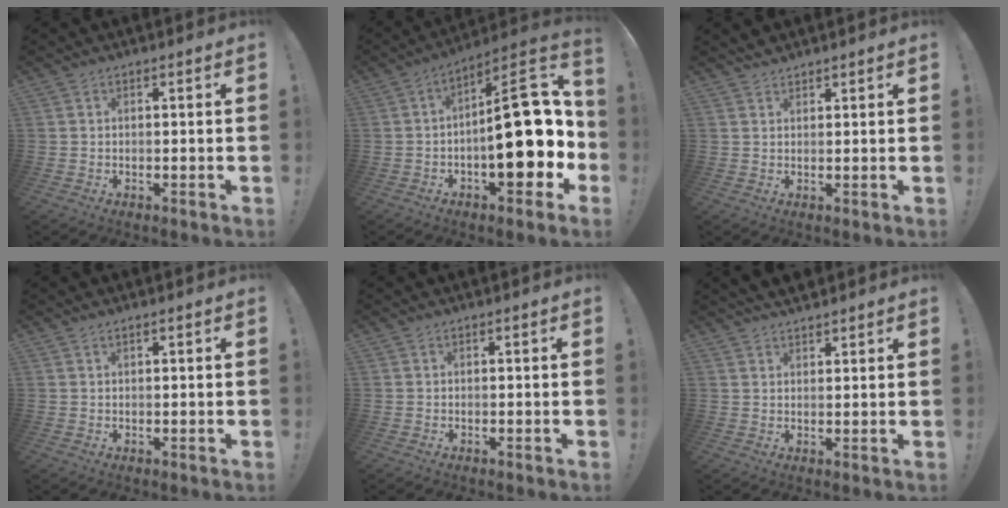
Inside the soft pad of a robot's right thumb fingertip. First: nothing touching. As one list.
[{"total": 24.3, "force": [-2.8, 10.4, 21.8], "torque": [-0.290, 0.028, -0.031]}, {"total": 1.9, "force": [1.9, 0.4, 0.2], "torque": [-0.004, -0.010, 0.036]}, {"total": 0.8, "force": [0.5, -0.1, 0.6], "torque": [-0.012, 0.000, 0.008]}, {"total": 0.0}, {"total": 3.4, "force": [3.2, 1.1, 0.9], "torque": [-0.015, -0.016, 0.060]}]